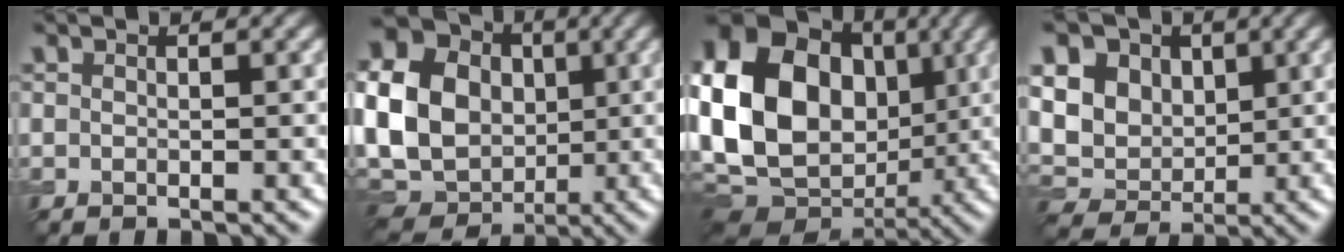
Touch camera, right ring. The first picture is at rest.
{"total": 19.4, "force": [1.5, 16.5, 10.0], "torque": [-0.241, 0.008, -0.006]}
{"total": 20.2, "force": [1.3, 15.9, 12.4], "torque": [-0.272, 0.002, 0.020]}
{"total": 13.6, "force": [4.7, 10.9, 6.6], "torque": [-0.154, 0.027, 0.081]}